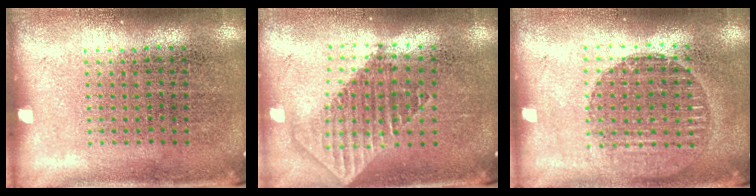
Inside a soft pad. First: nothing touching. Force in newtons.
{"total": 1.8, "press": 1.5, "slide": 1.0}
{"total": 1.6, "press": 1.5, "slide": 0.7}